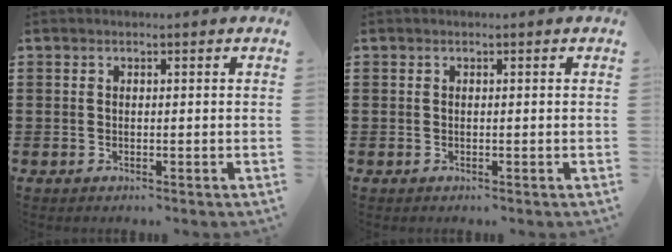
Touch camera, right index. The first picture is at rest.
{"total": 0.0}